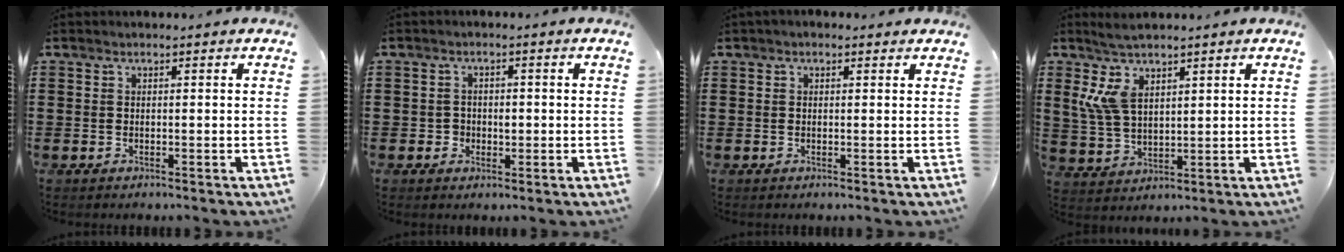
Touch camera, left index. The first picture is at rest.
{"total": 1.9, "force": [-0.3, 1.8, 0.6], "torque": [-0.018, 0.006, -0.010]}
{"total": 0.7, "force": [0.3, 0.5, 0.4], "torque": [-0.010, 0.007, 0.005]}
{"total": 7.1, "force": [4.0, 3.2, 4.9], "torque": [-0.123, -0.003, 0.069]}